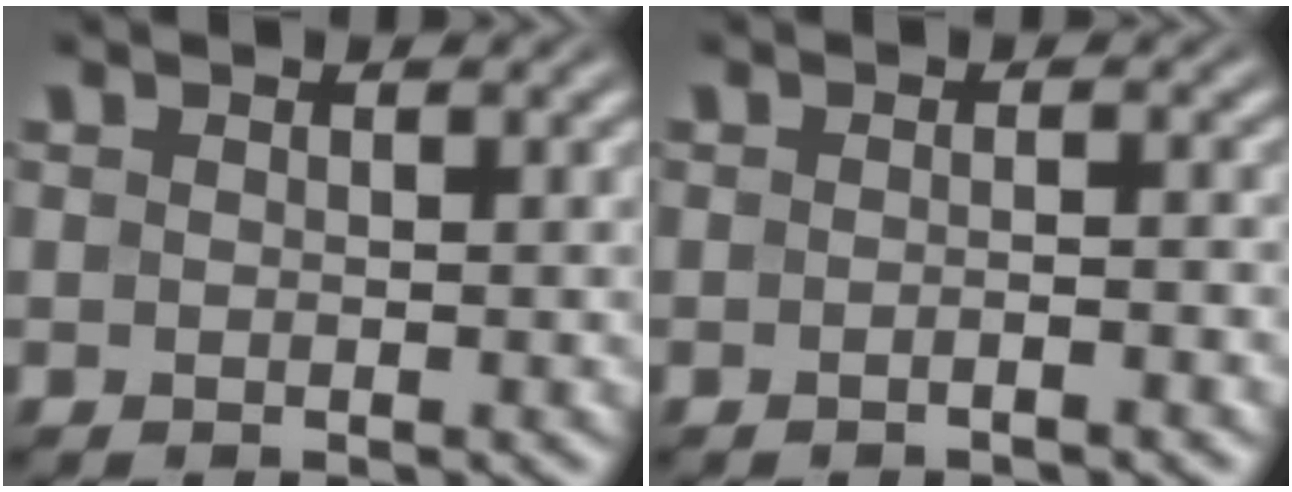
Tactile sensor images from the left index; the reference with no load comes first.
{"total": 1.8, "force": [-0.7, 0.5, 1.5], "torque": [-0.014, 0.001, -0.015]}